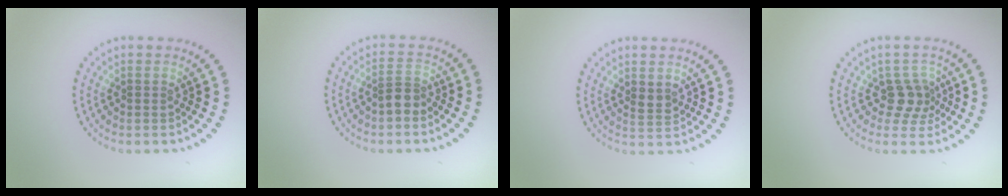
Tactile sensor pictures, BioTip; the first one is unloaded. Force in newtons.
{"total": 1.9, "press": 1.6, "slide": 1.1}
{"total": 1.2, "press": 1.2, "slide": 0.3}
{"total": 2.4, "press": 1.9, "slide": 1.6}